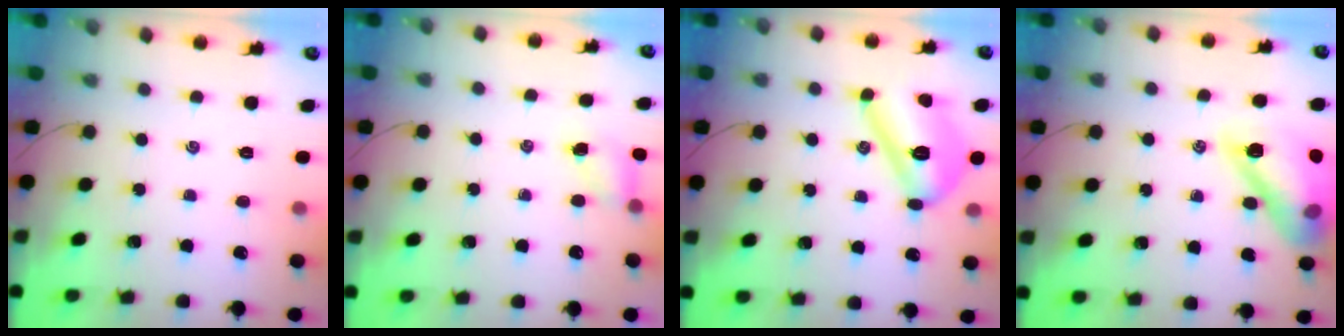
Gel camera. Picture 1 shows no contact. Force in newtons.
{"total": 5.0, "press": 4.9, "slide": 1.1}
{"total": 13.4, "press": 13.4, "slide": 1.2}
{"total": 17.4, "press": 17.4, "slide": 1.4}